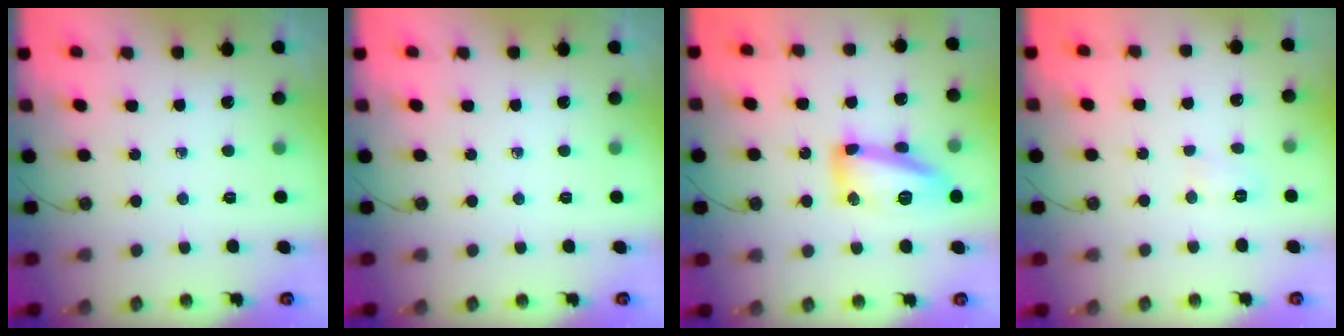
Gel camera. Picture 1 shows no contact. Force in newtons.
{"total": 0.0}
{"total": 15.2, "press": 15.2, "slide": 1.1}
{"total": 3.9, "press": 3.7, "slide": 1.1}